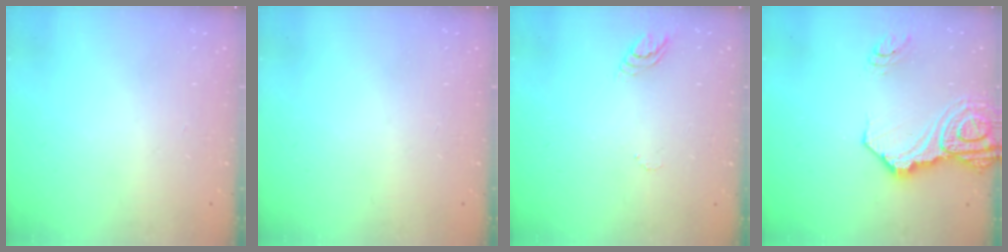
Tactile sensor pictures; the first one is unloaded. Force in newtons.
{"total": 0.0}
{"total": 3.8, "press": 3.8, "slide": 0.3}
{"total": 17.6, "press": 17.5, "slide": 2.0}